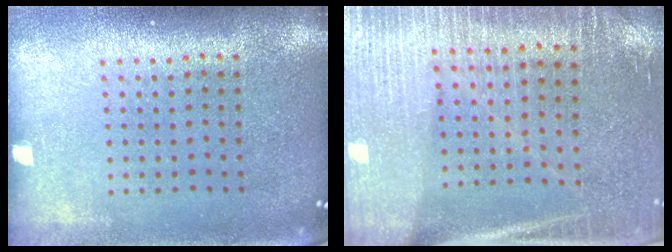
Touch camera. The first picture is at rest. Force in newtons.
{"total": 3.1, "press": 2.9, "slide": 1.1}